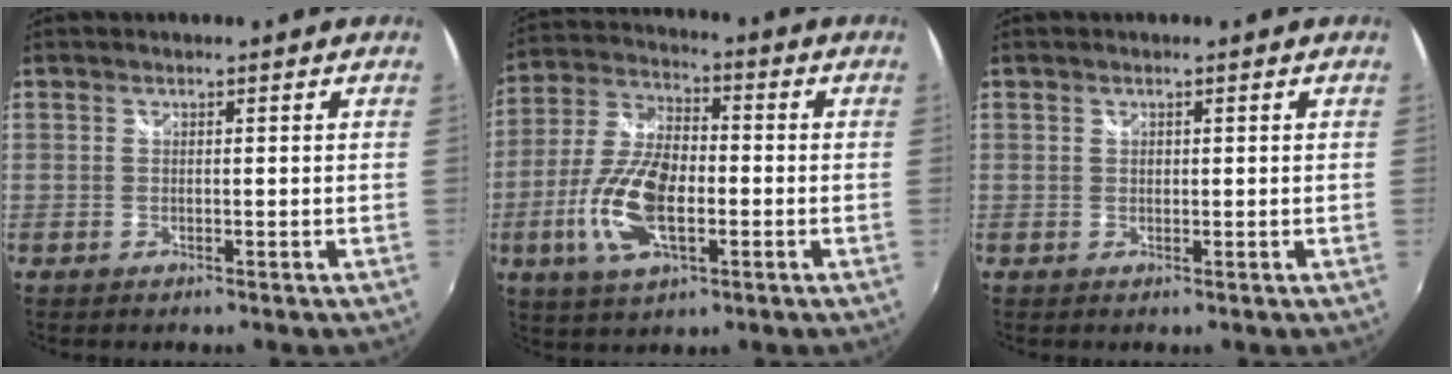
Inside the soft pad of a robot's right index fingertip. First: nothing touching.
{"total": 14.2, "force": [-3.7, 6.6, 12.0], "torque": [-0.254, 0.000, -0.070]}
{"total": 0.5, "force": [0.2, 0.4, 0.2], "torque": [-0.001, 0.001, 0.003]}